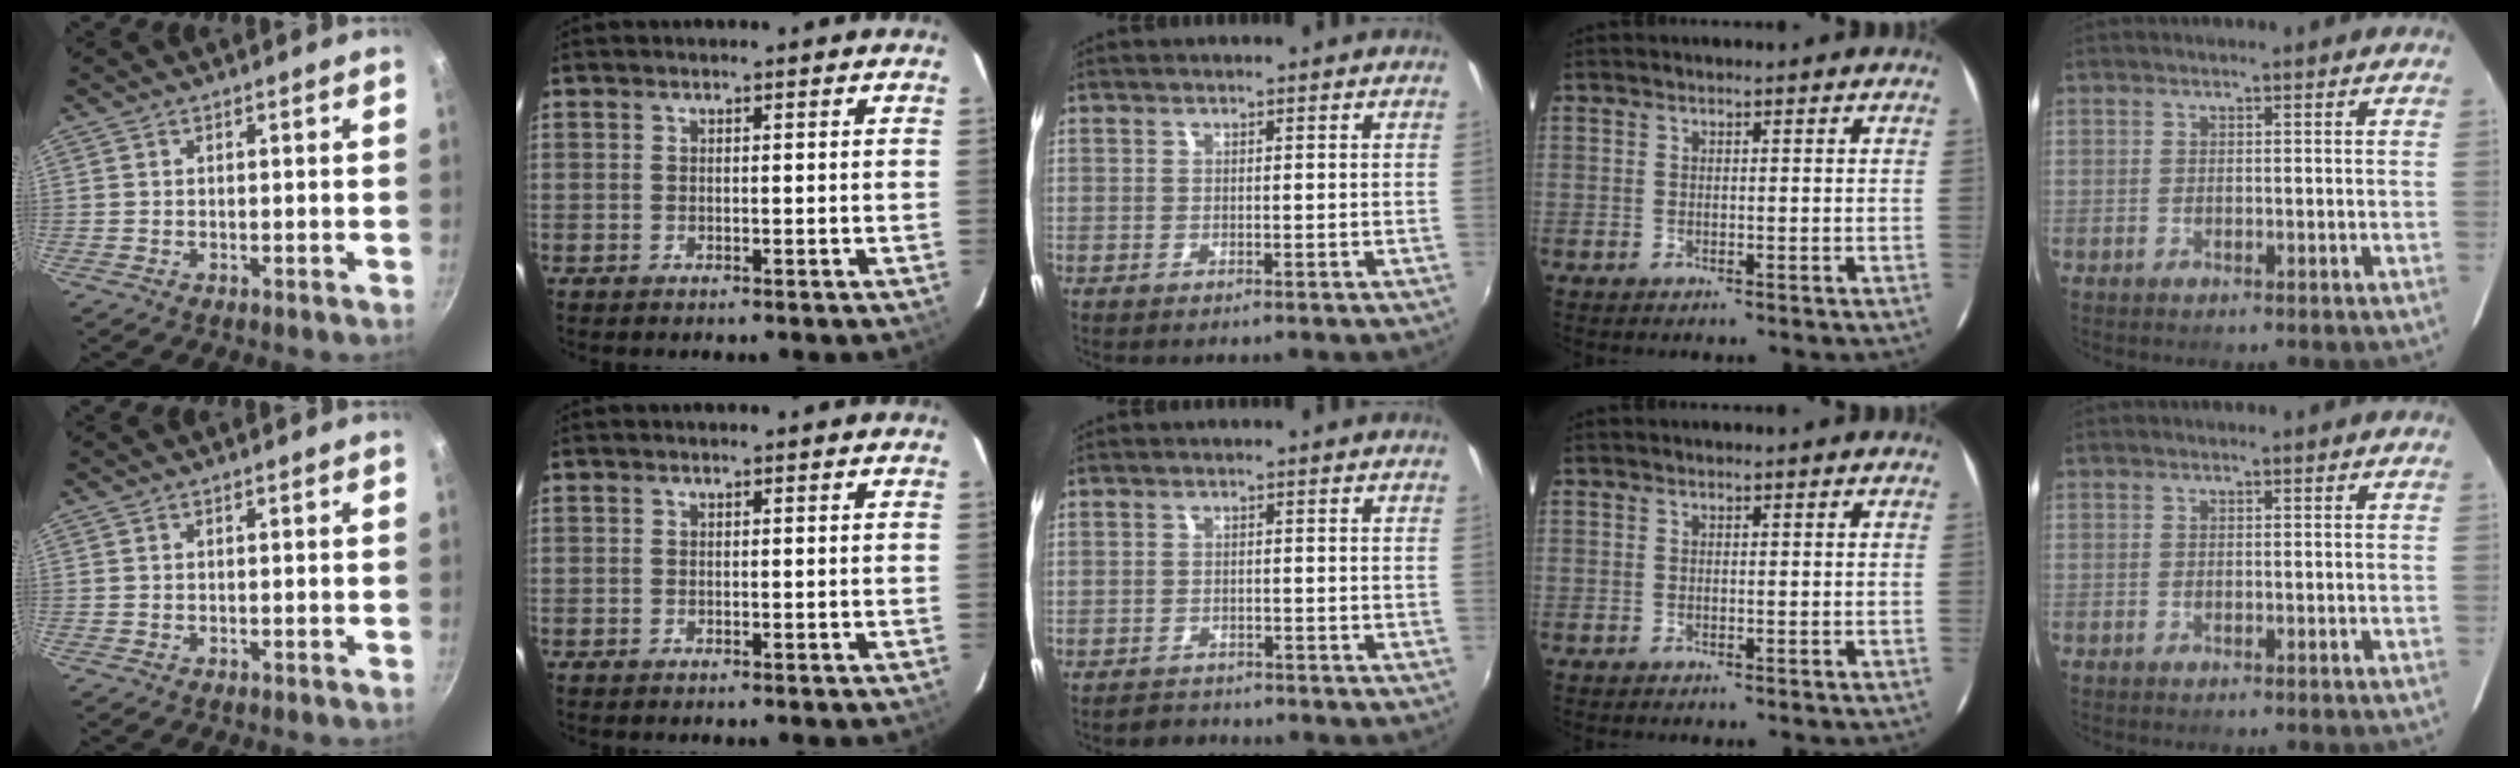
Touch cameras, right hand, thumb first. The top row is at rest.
{"middle": {"total": 2.7, "force": [-2.4, 1.1, -0.1], "torque": [-0.010, 0.004, -0.040]}}